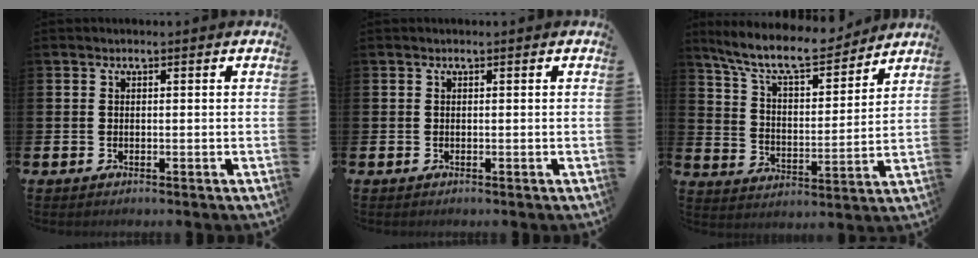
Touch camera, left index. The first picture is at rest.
{"total": 0.0}
{"total": 10.0, "force": [9.0, 2.1, 3.8], "torque": [-0.109, -0.053, 0.158]}